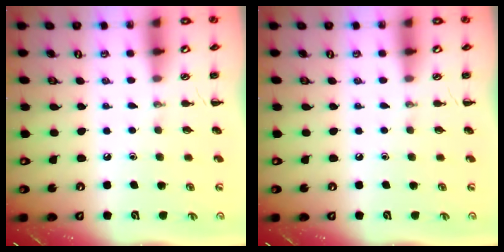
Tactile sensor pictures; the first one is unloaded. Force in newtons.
{"total": 0.0}